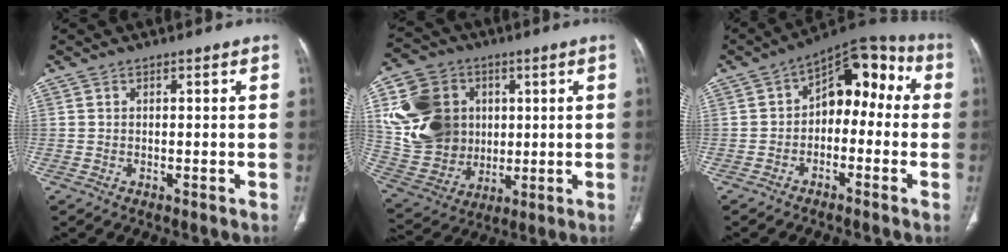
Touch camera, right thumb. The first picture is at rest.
{"total": 20.4, "force": [3.9, 16.9, 10.6], "torque": [-0.192, 0.010, 0.090]}
{"total": 11.7, "force": [-0.3, 7.7, 8.9], "torque": [-0.074, 0.052, -0.021]}